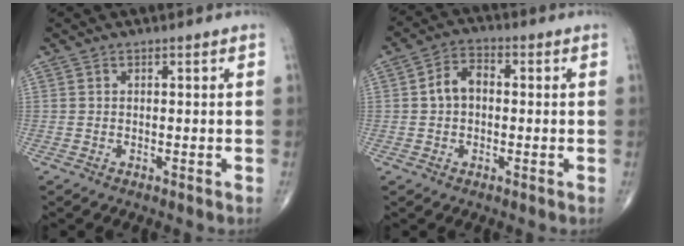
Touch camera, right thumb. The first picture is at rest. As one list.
[{"total": 5.6, "force": [0.1, 4.0, 3.9], "torque": [-0.063, 0.022, -0.007]}]